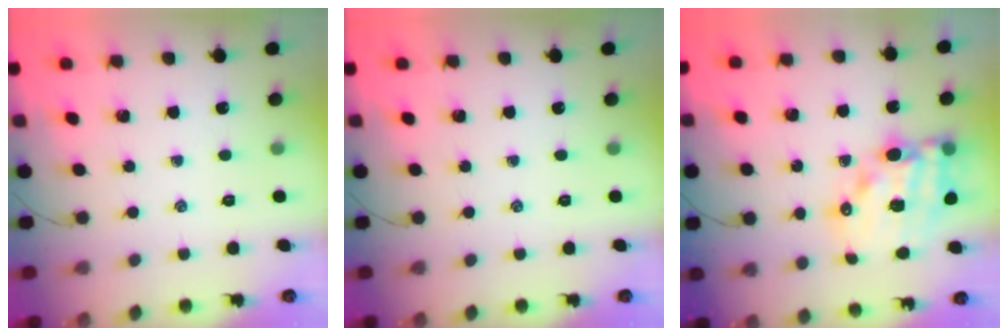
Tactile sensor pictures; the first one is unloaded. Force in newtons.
{"total": 0.0}
{"total": 17.1, "press": 16.7, "slide": 3.7}